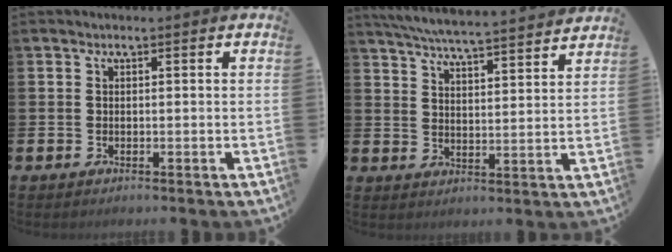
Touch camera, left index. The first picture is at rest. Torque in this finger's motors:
{"motor_torque": [0.60, -1.06, 0.35, 0.12]}